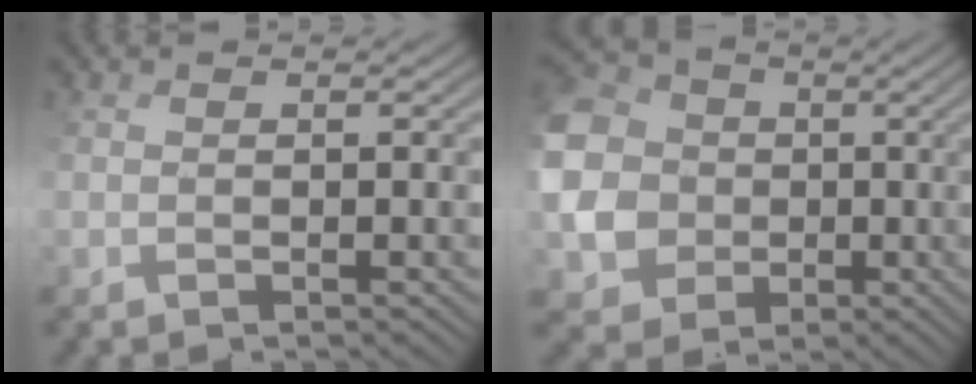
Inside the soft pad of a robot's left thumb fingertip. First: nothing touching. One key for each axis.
{"total": 14.3, "fx": 1.3, "fy": 13.2, "fz": 5.3, "tx": -0.205, "ty": -0.001, "tz": 0.005}